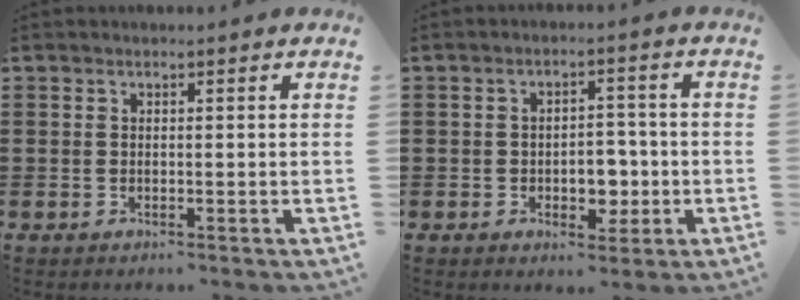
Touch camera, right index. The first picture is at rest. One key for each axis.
{"total": 4.8, "fx": -1.3, "fy": 3.2, "fz": 3.4, "tx": -0.056, "ty": 0.004, "tz": -0.026}